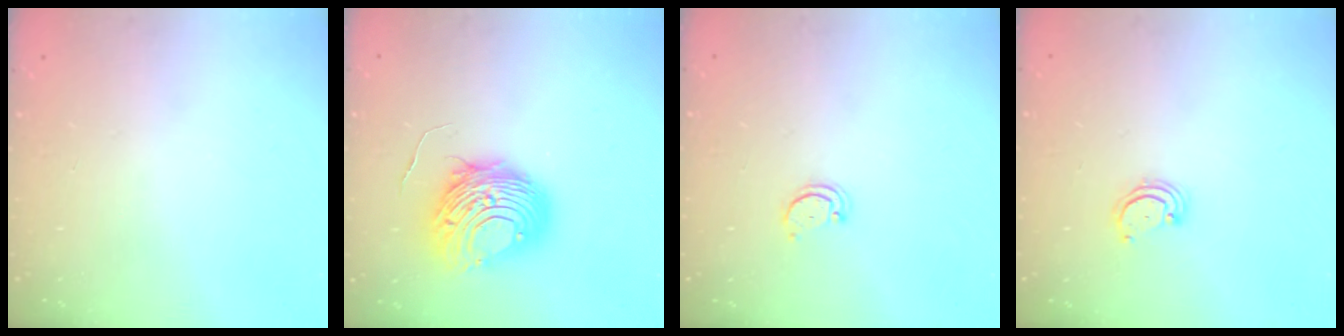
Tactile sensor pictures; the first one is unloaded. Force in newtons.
{"total": 11.0, "press": 11.0, "slide": 0.8}
{"total": 2.2, "press": 2.2, "slide": 0.4}
{"total": 2.3, "press": 2.2, "slide": 0.2}